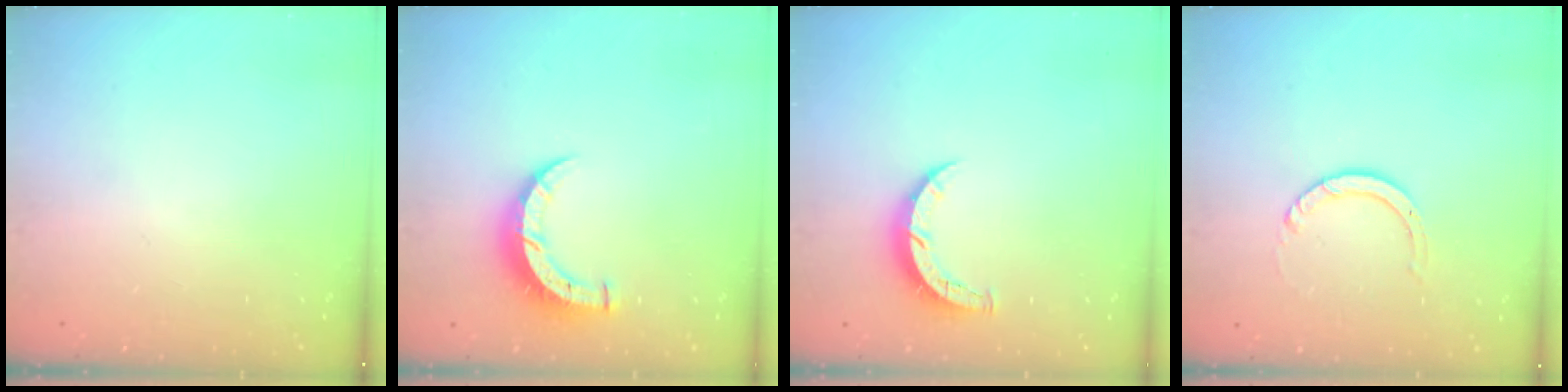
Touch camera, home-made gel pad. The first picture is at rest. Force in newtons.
{"total": 7.2, "press": 7.2, "slide": 0.3}
{"total": 5.5, "press": 5.5, "slide": 0.5}
{"total": 4.0, "press": 4.0, "slide": 0.2}